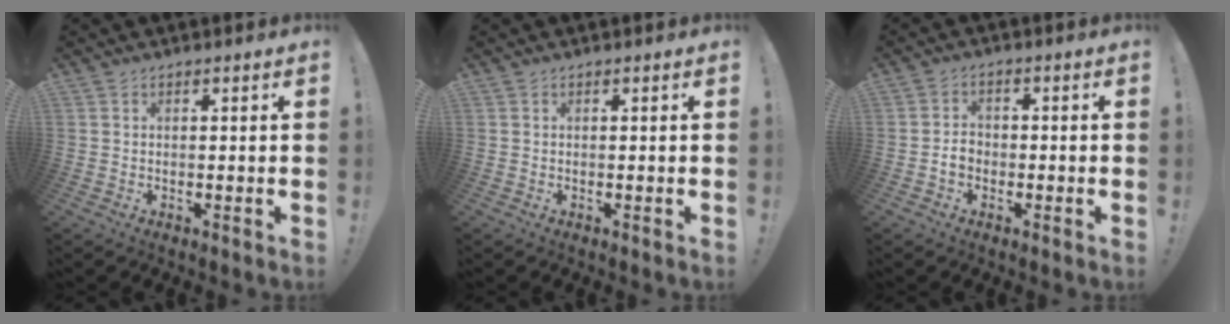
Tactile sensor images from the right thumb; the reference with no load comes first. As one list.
[{"total": 0.0}, {"total": 3.8, "force": [-1.6, 2.8, 2.1], "torque": [-0.042, 0.008, -0.031]}]